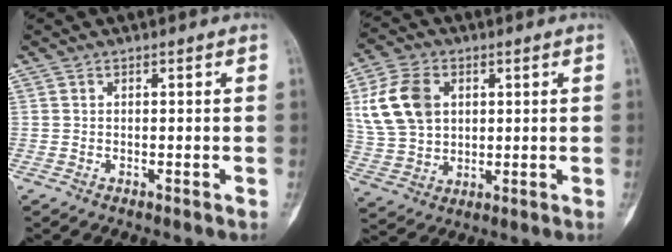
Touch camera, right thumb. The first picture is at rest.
{"total": 12.7, "force": [3.4, 9.2, 8.1], "torque": [-0.147, 0.000, 0.069]}